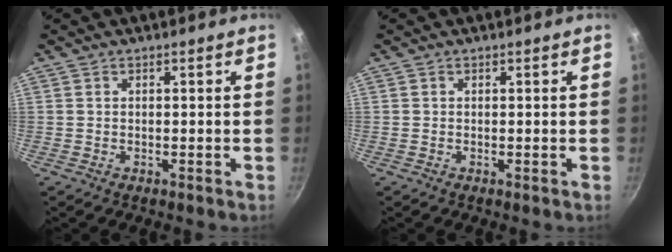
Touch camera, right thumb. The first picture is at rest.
{"total": 0.0}